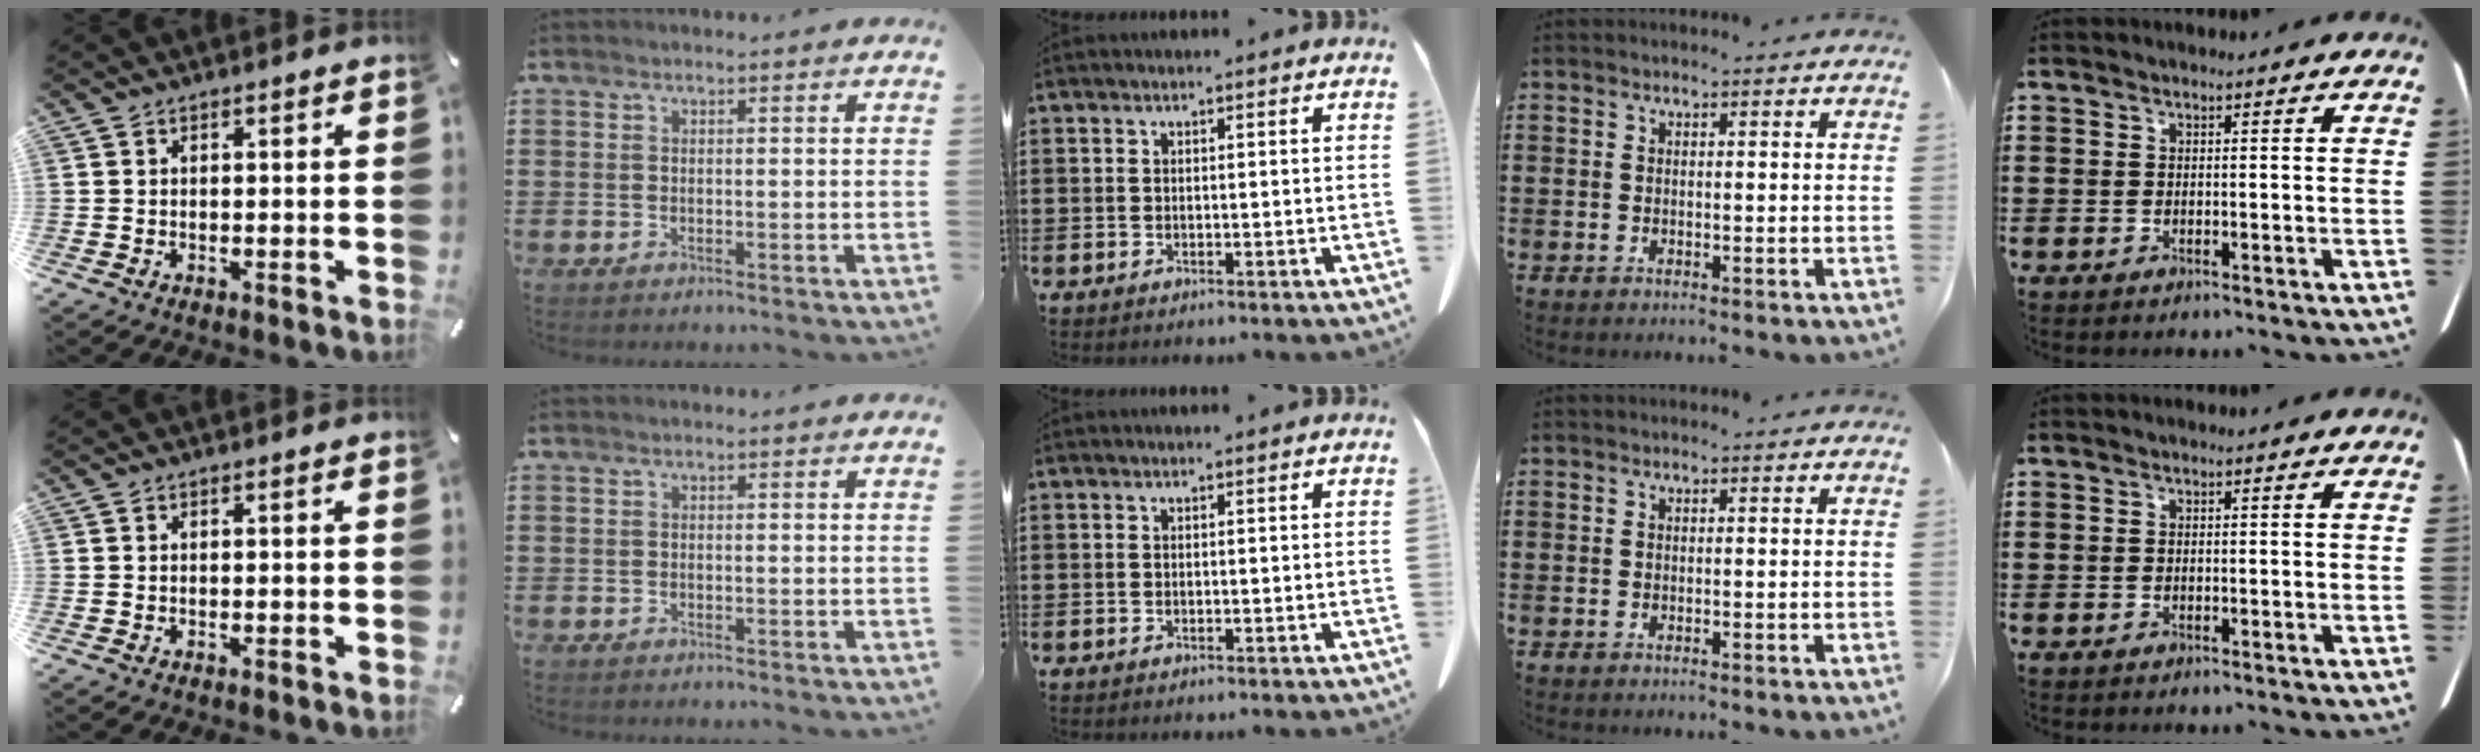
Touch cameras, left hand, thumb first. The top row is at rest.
{}